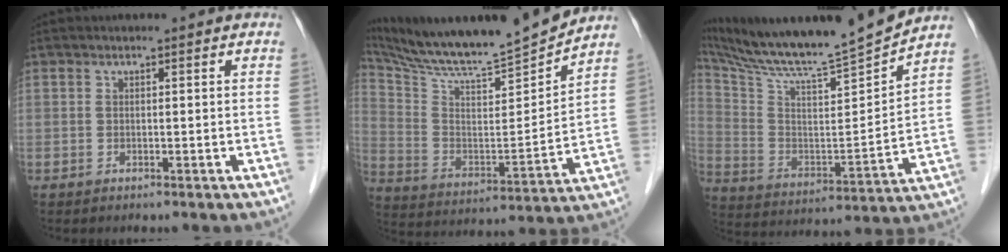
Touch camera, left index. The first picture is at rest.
{"total": 18.8, "force": [17.7, -0.6, 6.4], "torque": [-0.130, -0.039, 0.294]}
{"total": 19.1, "force": [17.7, -1.4, 7.2], "torque": [-0.142, -0.045, 0.294]}